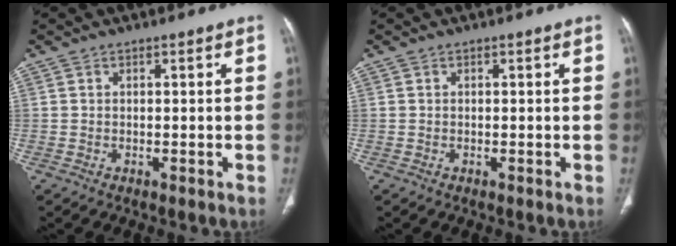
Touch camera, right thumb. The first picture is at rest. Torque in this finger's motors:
{"motor_torque": [0.09, 0.08, -0.08, 0.04, 0.01]}